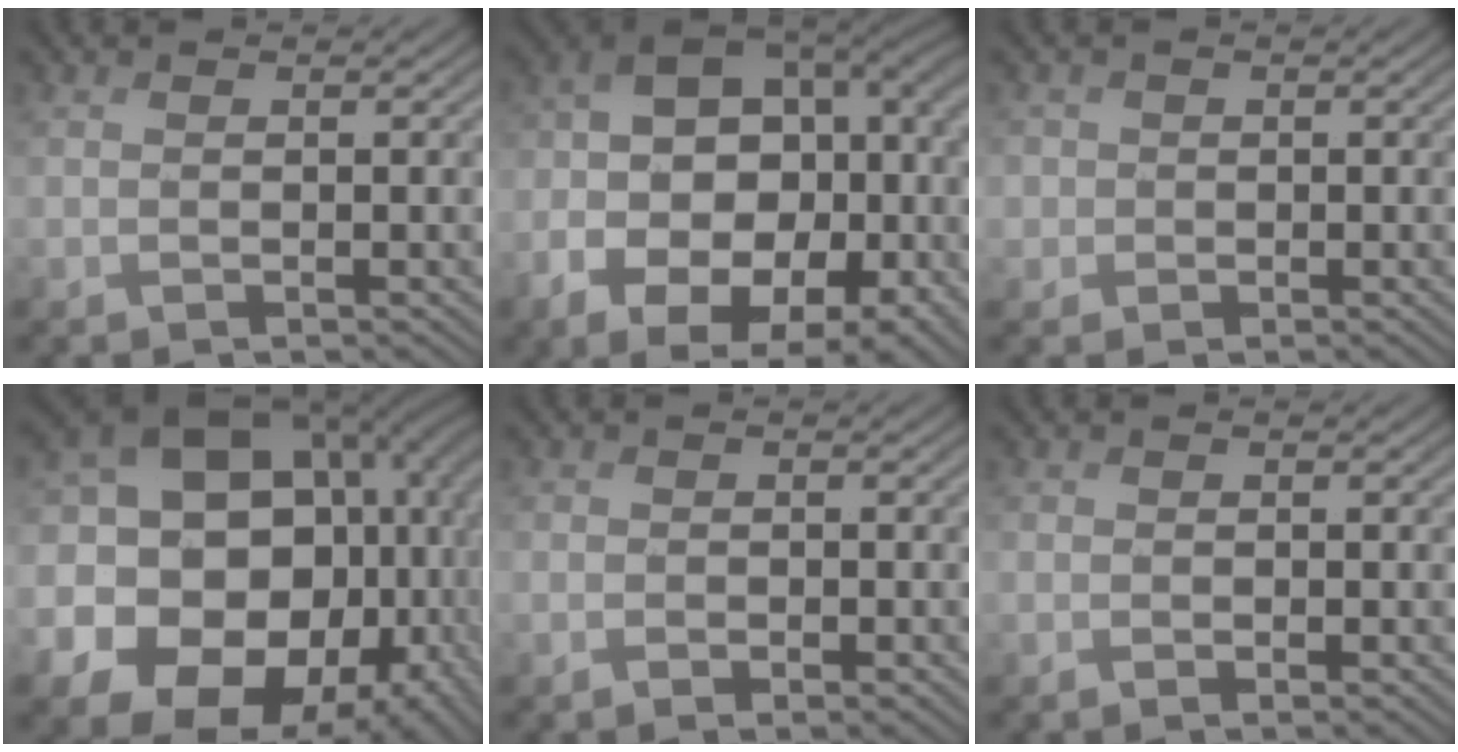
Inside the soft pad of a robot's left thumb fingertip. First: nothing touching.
{"total": 18.8, "force": [-7.0, 12.2, 12.5], "torque": [-0.219, -0.039, -0.071]}
{"total": 1.6, "force": [-0.6, 1.2, -1.0], "torque": [0.018, -0.007, -0.003]}
{"total": 23.0, "force": [-0.2, 19.4, 12.3], "torque": [-0.278, 0.014, 0.012]}
{"total": 1.8, "force": [-1.4, 0.8, 0.8], "torque": [-0.014, -0.007, -0.012]}
{"total": 1.0, "force": [-0.9, 0.2, 0.4], "torque": [-0.007, -0.004, -0.004]}